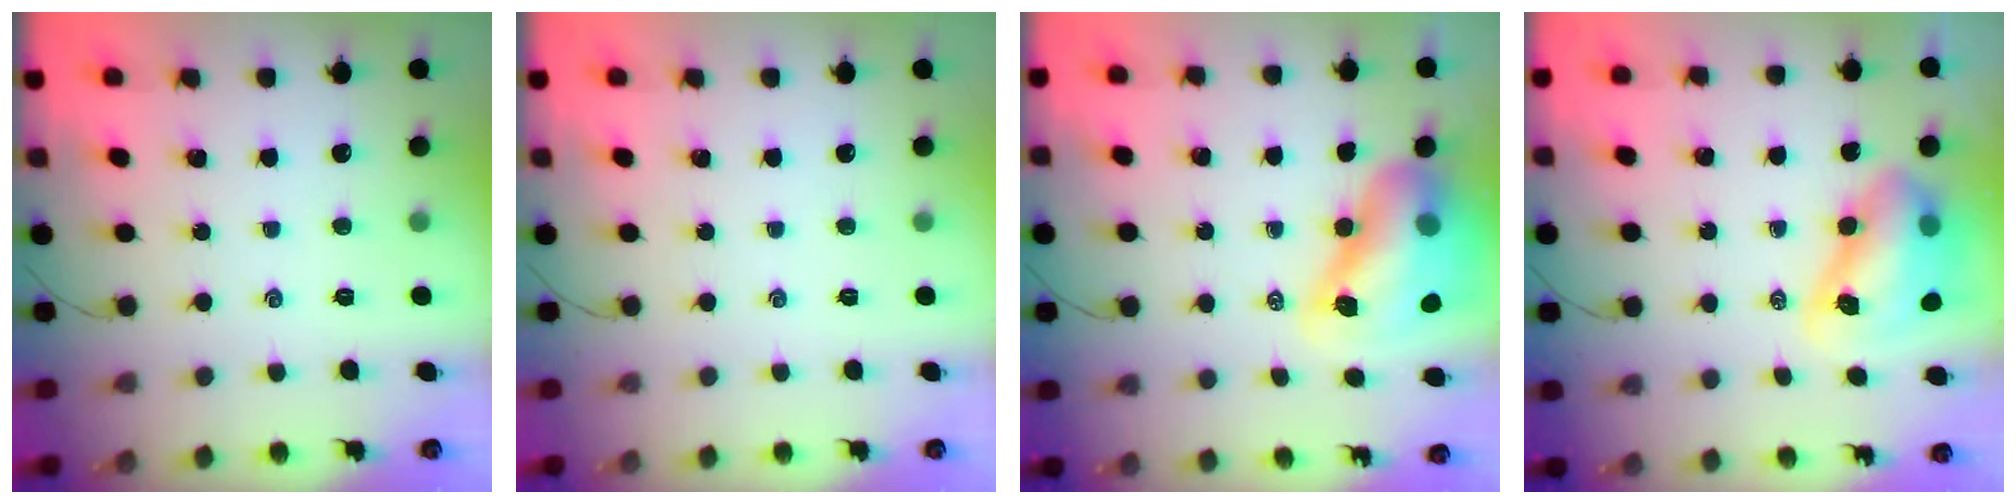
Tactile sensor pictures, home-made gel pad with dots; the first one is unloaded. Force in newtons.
{"total": 0.0}
{"total": 15.4, "press": 14.8, "slide": 4.5}
{"total": 9.3, "press": 9.0, "slide": 2.4}